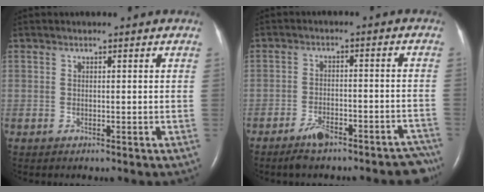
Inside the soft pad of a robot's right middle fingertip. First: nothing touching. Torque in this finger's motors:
{"motor_torque": [-0.11, -0.27, 0.05, 0.04]}